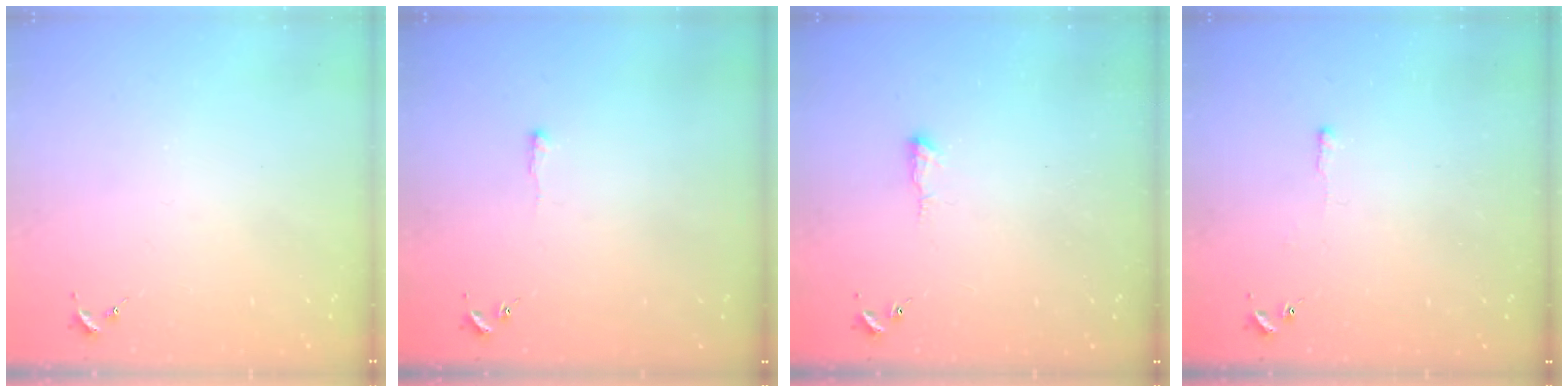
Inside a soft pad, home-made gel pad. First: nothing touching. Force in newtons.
{"total": 2.1, "press": 2.1, "slide": 0.4}
{"total": 5.3, "press": 5.2, "slide": 0.8}
{"total": 2.6, "press": 2.6, "slide": 0.4}